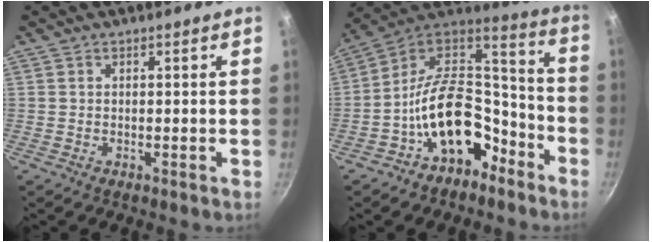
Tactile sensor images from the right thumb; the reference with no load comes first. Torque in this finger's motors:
{"motor_torque": [2.61, 1.89, 1.90, -0.88, 0.39]}